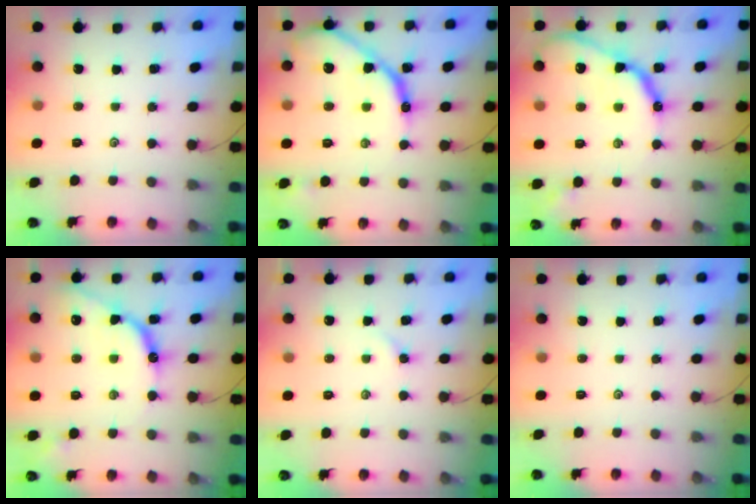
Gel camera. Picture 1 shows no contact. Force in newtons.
{"total": 14.8, "press": 14.8, "slide": 1.1}
{"total": 16.3, "press": 16.2, "slide": 1.1}
{"total": 12.0, "press": 12.0, "slide": 1.0}
{"total": 2.1, "press": 2.1, "slide": 0.4}
{"total": 0.0}